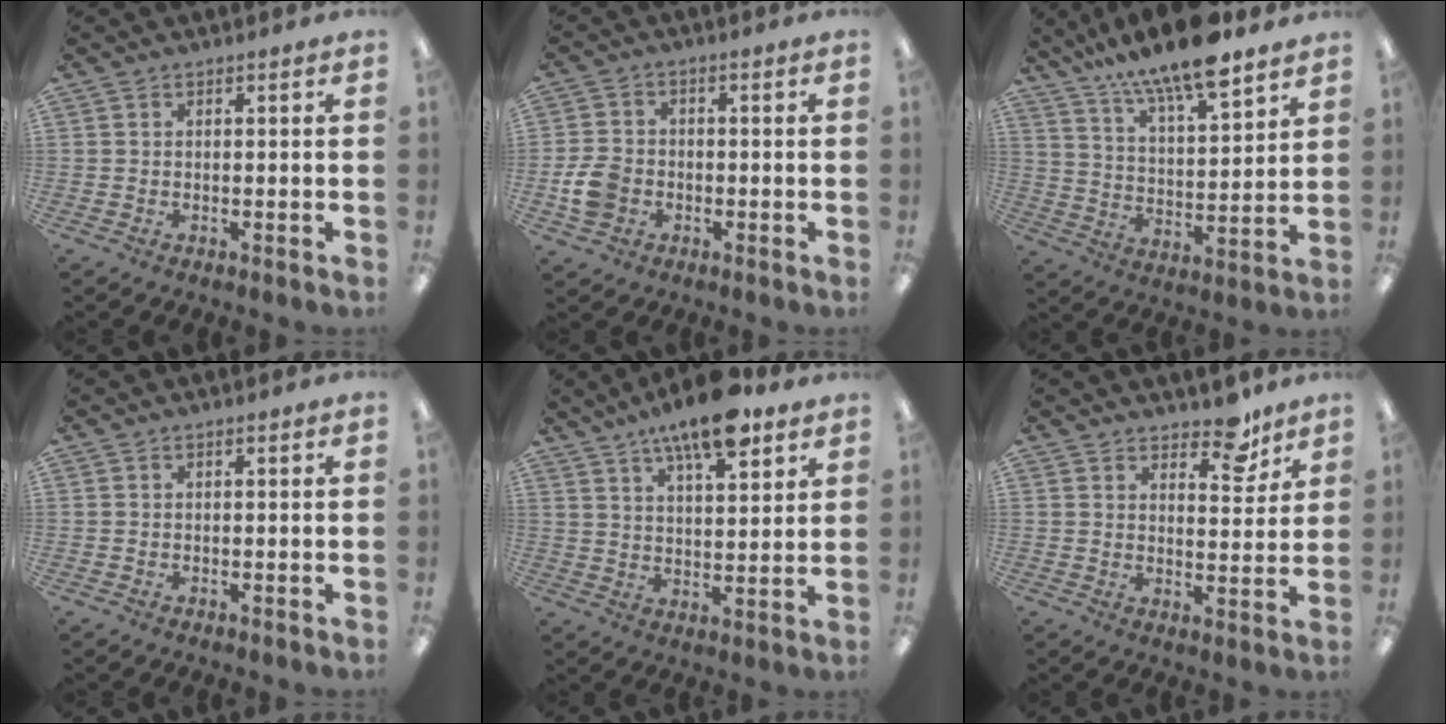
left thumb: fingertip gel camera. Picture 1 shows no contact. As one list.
[{"total": 6.8, "force": [-1.8, 5.3, 3.7], "torque": [-0.072, 0.009, -0.034]}, {"total": 15.5, "force": [12.5, 4.2, 8.1], "torque": [-0.142, -0.075, 0.214]}, {"total": 0.0}, {"total": 13.3, "force": [9.1, 4.6, 8.5], "torque": [-0.131, -0.043, 0.155]}, {"total": 8.2, "force": [6.3, 3.6, 3.8], "torque": [-0.026, -0.042, 0.104]}]